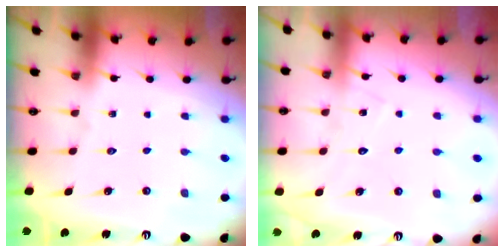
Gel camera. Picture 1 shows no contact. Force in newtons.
{"total": 6.8, "press": 6.8, "slide": 0.4}